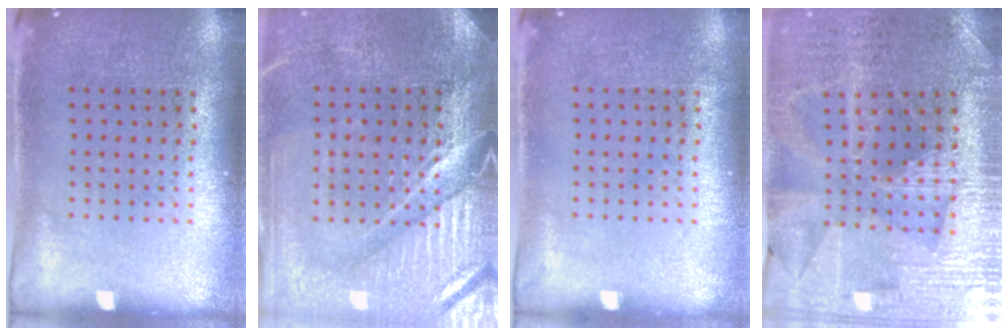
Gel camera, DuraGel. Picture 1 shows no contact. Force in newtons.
{"total": 4.0, "press": 3.8, "slide": 1.5}
{"total": 0.0}
{"total": 3.0, "press": 3.0, "slide": 0.5}